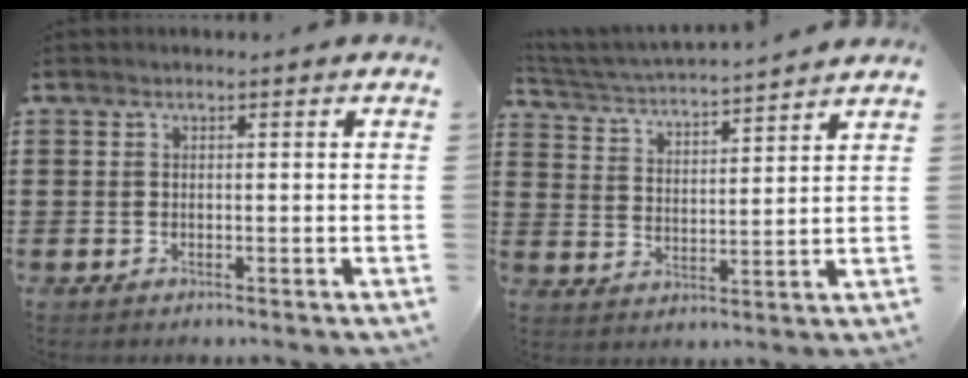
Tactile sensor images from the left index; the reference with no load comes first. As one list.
[{"total": 3.8, "force": [3.7, -0.3, 0.6], "torque": [-0.034, -0.031, 0.059]}]